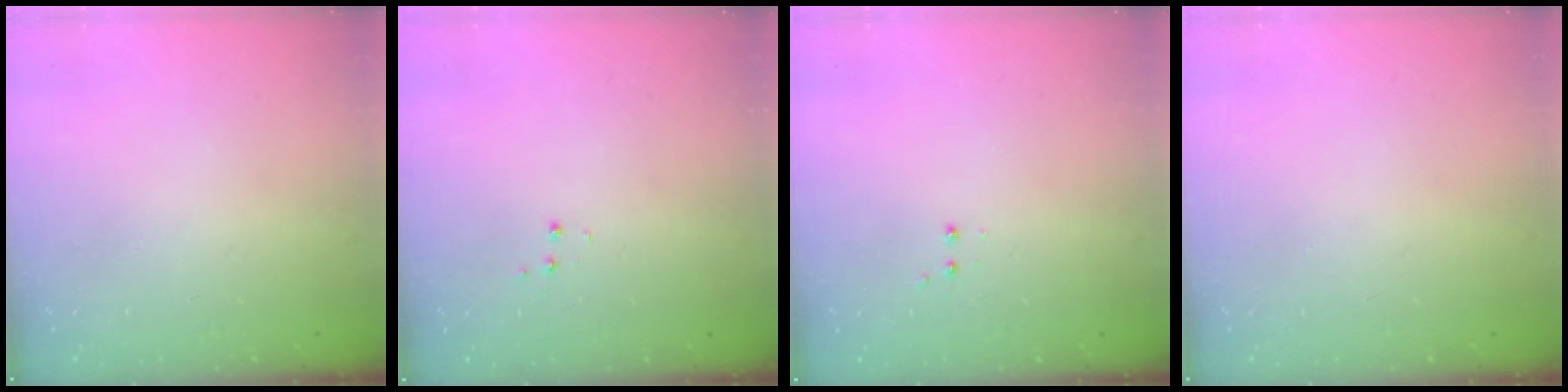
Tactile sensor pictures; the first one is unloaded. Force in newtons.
{"total": 3.5, "press": 3.4, "slide": 0.5}
{"total": 2.8, "press": 2.8, "slide": 0.6}
{"total": 0.0}